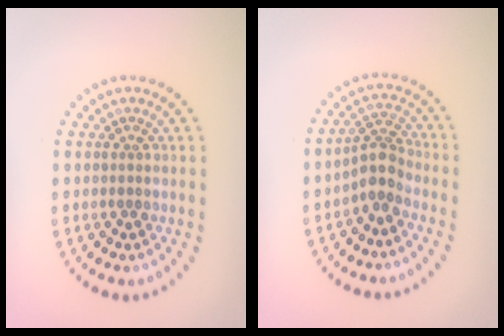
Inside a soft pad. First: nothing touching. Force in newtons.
{"total": 2.7, "press": 2.2, "slide": 1.7}